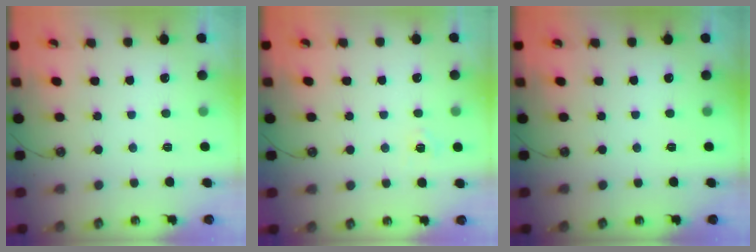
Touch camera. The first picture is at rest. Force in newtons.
{"total": 4.2, "press": 4.2, "slide": 0.6}
{"total": 0.0}